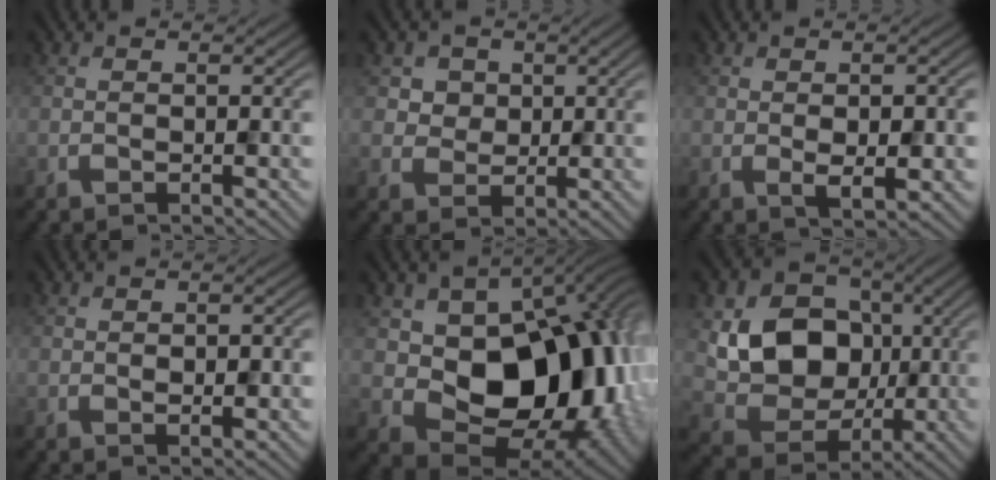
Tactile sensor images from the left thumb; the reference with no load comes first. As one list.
[{"total": 3.9, "force": [2.3, 3.2, 0.1], "torque": [-0.017, -0.009, 0.043]}, {"total": 4.3, "force": [0.0, 1.9, 3.9], "torque": [-0.062, 0.001, 0.005]}, {"total": 3.1, "force": [0.4, 1.8, 2.5], "torque": [-0.025, 0.010, 0.012]}, {"total": 14.9, "force": [1.1, 10.5, 10.6], "torque": [-0.146, -0.017, 0.029]}, {"total": 10.5, "force": [1.2, 8.7, 5.8], "torque": [-0.114, -0.010, 0.014]}]